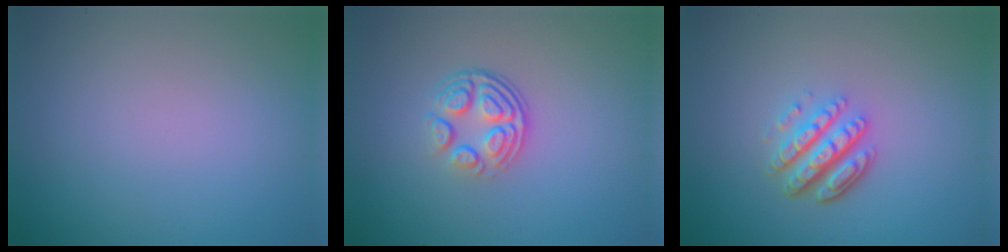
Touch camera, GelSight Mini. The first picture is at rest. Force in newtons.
{"total": 4.0, "press": 2.8, "slide": 2.9}
{"total": 4.7, "press": 3.4, "slide": 3.2}